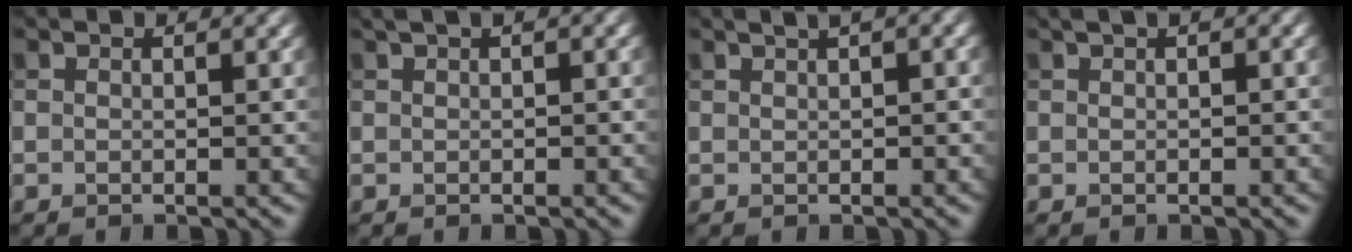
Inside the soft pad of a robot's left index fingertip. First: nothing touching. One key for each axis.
{"total": 2.7, "fx": 1.3, "fy": 0.8, "fz": 2.2, "tx": -0.028, "ty": 0.008, "tz": 0.019}
{"total": 4.7, "fx": 2.3, "fy": 1.9, "fz": 3.6, "tx": -0.036, "ty": 0.031, "tz": 0.017}
{"total": 2.0, "fx": 0.9, "fy": 0.5, "fz": 1.7, "tx": -0.021, "ty": 0.005, "tz": 0.012}